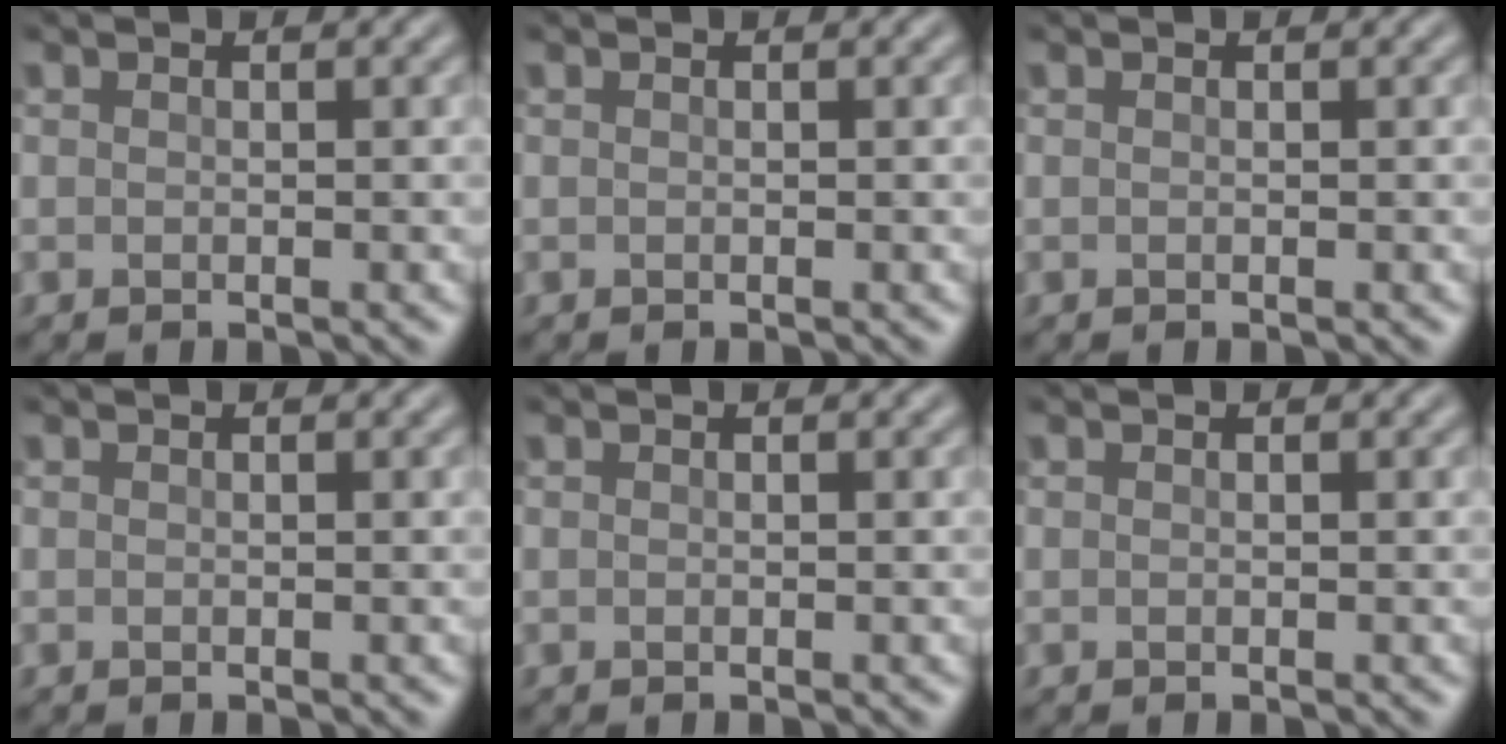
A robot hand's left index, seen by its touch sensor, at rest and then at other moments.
{"total": 0.0}
{"total": 0.0}
{"total": 0.0}
{"total": 0.0}
{"total": 0.0}